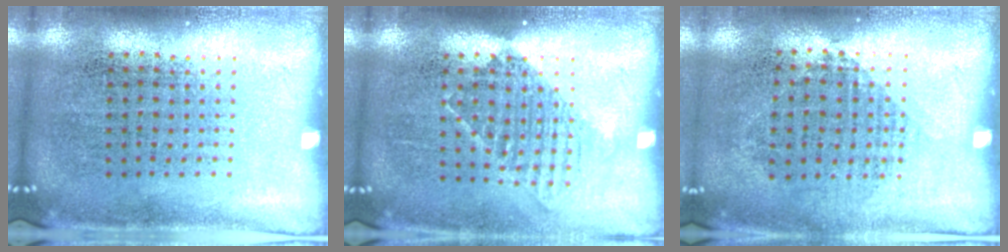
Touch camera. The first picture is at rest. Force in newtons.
{"total": 1.2, "press": 1.0, "slide": 0.7}
{"total": 0.8, "press": 0.7, "slide": 0.4}